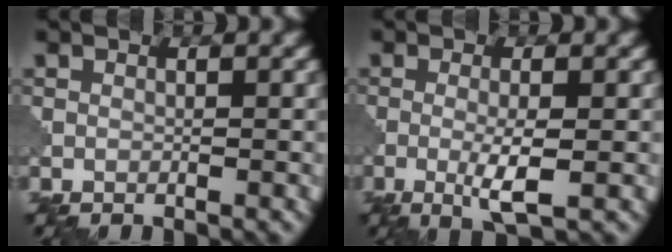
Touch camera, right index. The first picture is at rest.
{"total": 3.5, "force": [-0.7, 0.6, 3.4], "torque": [-0.064, -0.007, -0.014]}